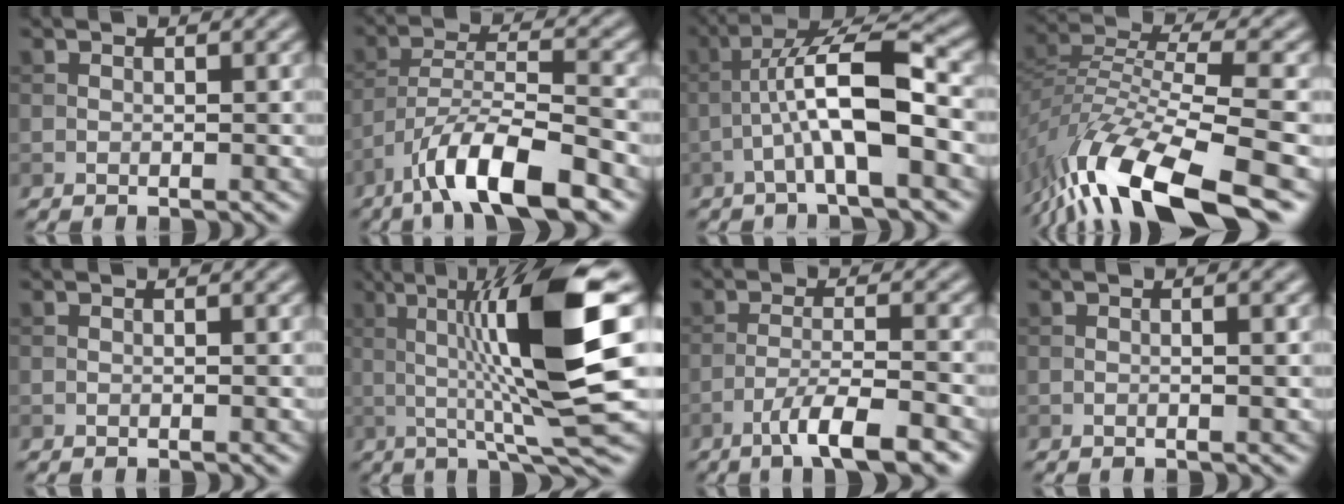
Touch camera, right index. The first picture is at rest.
{"total": 9.0, "force": [-5.8, 2.2, 6.6], "torque": [-0.108, 0.007, -0.106]}
{"total": 7.6, "force": [-1.8, 1.5, 7.2], "torque": [-0.127, 0.024, -0.035]}
{"total": 13.5, "force": [-9.3, 3.9, 9.0], "torque": [-0.179, 0.004, -0.167]}
{"total": 0.0}
{"total": 12.7, "force": [2.0, 1.9, 12.4], "torque": [-0.188, 0.004, 0.035]}
{"total": 5.8, "force": [-3.7, 0.9, 4.4], "torque": [-0.070, 0.003, -0.064]}
{"total": 1.1, "force": [0.1, 0.2, 1.1], "torque": [-0.019, -0.002, -0.003]}